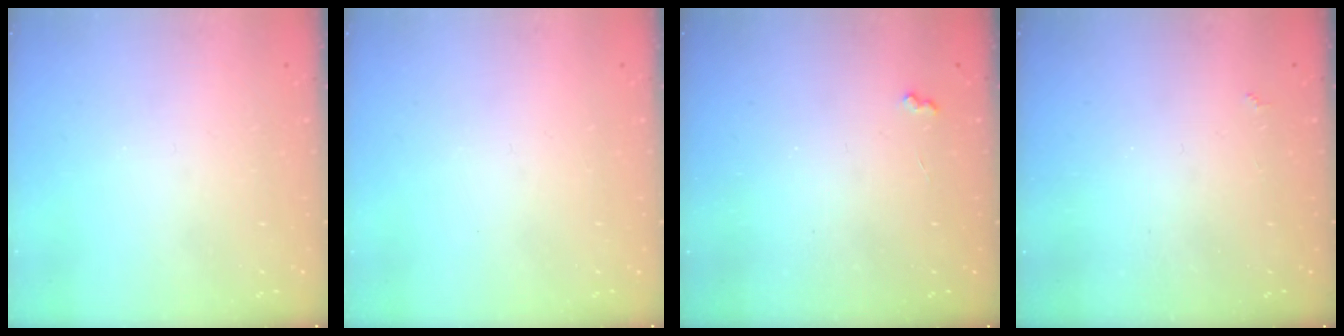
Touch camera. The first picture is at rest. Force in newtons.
{"total": 0.0}
{"total": 3.9, "press": 3.8, "slide": 0.5}
{"total": 1.4, "press": 1.3, "slide": 0.4}